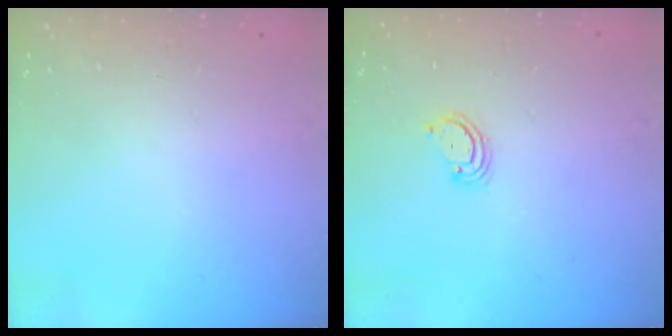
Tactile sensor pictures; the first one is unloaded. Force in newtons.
{"total": 2.9, "press": 2.9, "slide": 0.2}